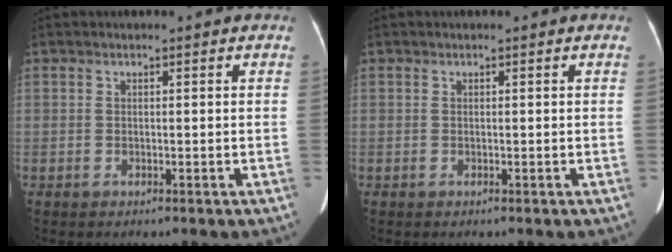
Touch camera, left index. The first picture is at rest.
{"total": 0.0}